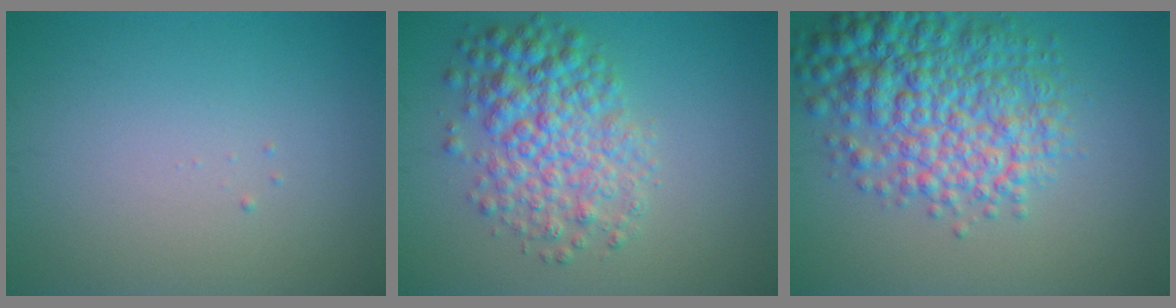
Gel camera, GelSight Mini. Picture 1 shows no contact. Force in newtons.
{"total": 5.8, "press": 5.8, "slide": 0.1}
{"total": 8.2, "press": 8.2, "slide": 0.2}